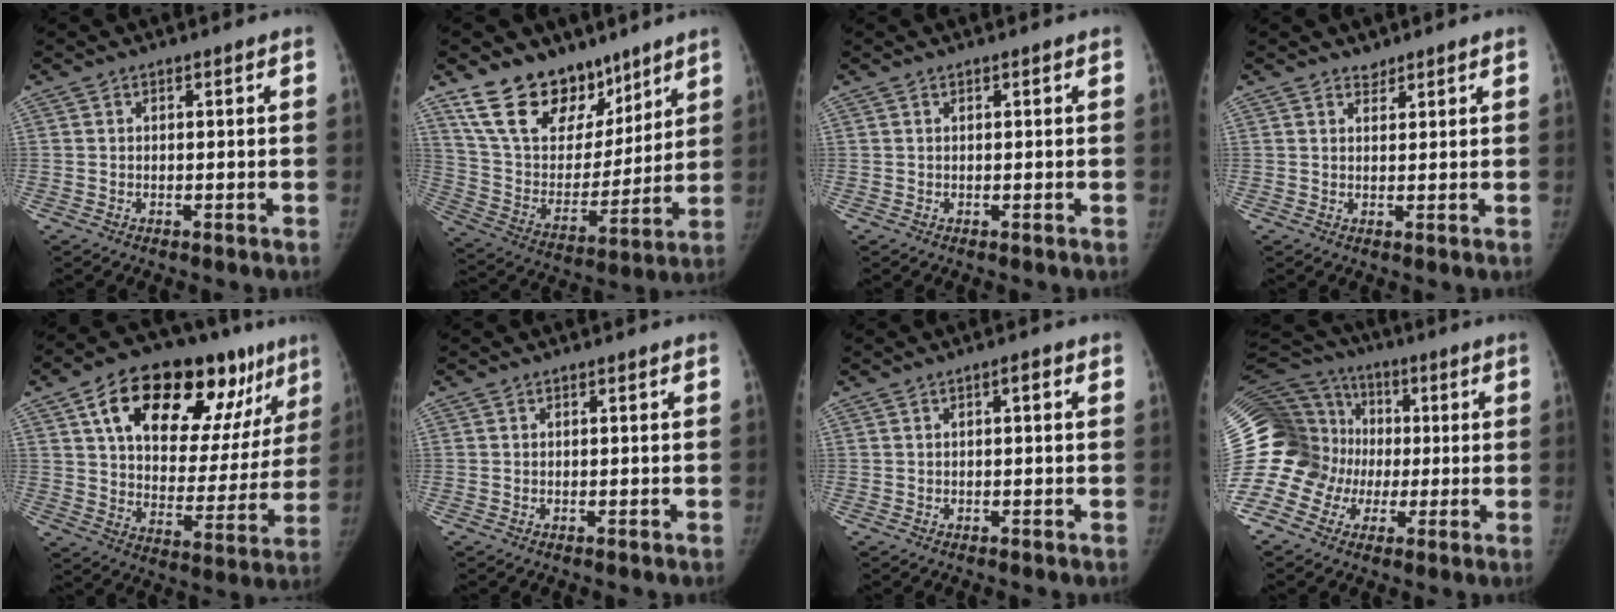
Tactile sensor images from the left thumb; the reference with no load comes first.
{"total": 19.7, "force": [13.9, 11.5, 7.9], "torque": [-0.081, -0.071, 0.256]}
{"total": 0.0}
{"total": 1.6, "force": [1.4, 0.9, 0.1], "torque": [0.014, -0.010, 0.018]}
{"total": 28.4, "force": [14.7, 13.9, 19.9], "torque": [-0.251, 0.000, 0.227]}
{"total": 0.0}
{"total": 1.4, "force": [0.4, 0.4, 1.3], "torque": [-0.021, 0.003, 0.003]}
{"total": 26.0, "force": [-1.8, 23.0, 12.1], "torque": [-0.300, 0.079, -0.037]}